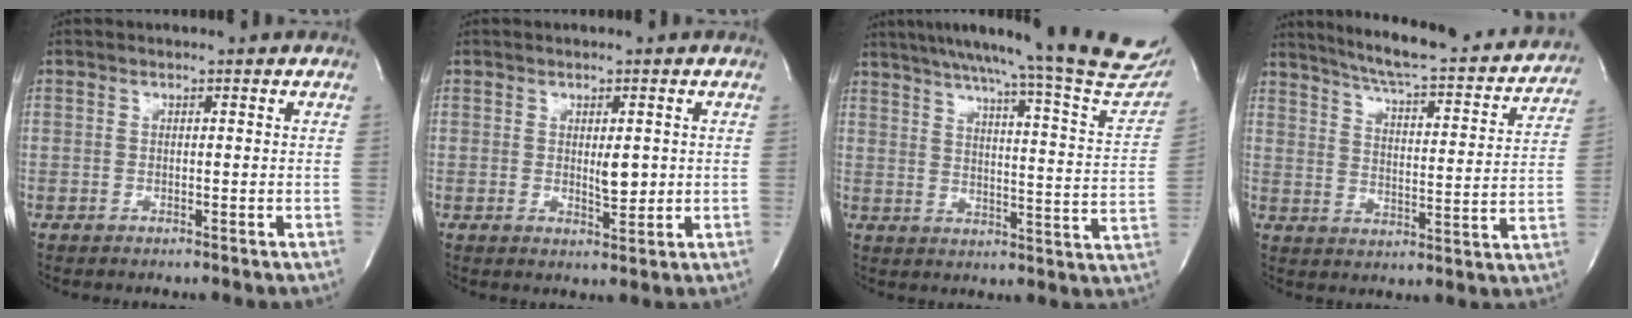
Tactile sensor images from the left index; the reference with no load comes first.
{"total": 2.8, "force": [0.3, 1.0, 2.6], "torque": [-0.043, -0.006, 0.008]}
{"total": 25.3, "force": [22.2, 0.4, 12.1], "torque": [-0.176, -0.072, 0.273]}
{"total": 22.9, "force": [20.7, 2.9, 9.3], "torque": [-0.142, -0.030, 0.266]}